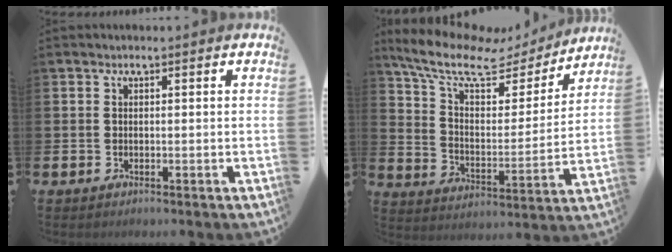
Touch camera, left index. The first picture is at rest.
{"total": 10.3, "force": [7.9, 4.4, 5.1], "torque": [-0.126, -0.046, 0.130]}